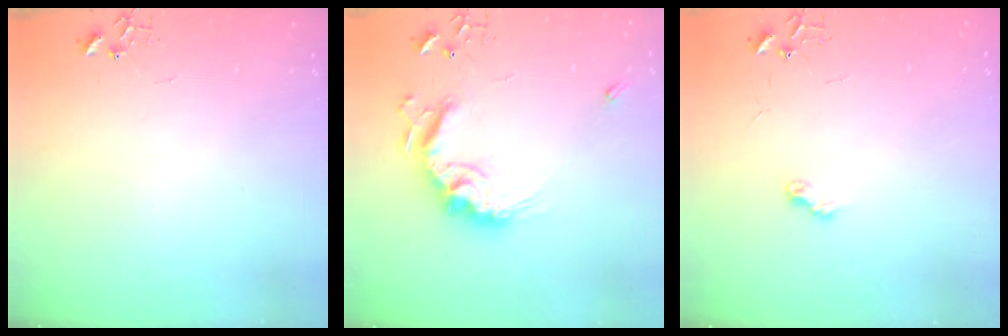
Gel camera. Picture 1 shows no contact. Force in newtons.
{"total": 16.0, "press": 16.0, "slide": 1.1}
{"total": 6.6, "press": 6.6, "slide": 0.7}